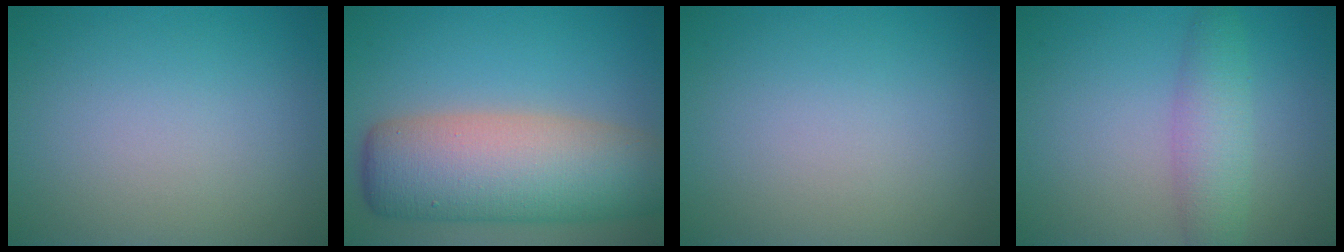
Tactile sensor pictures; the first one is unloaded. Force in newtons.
{"total": 10.8, "press": 10.8, "slide": 0.4}
{"total": 0.0}
{"total": 3.5, "press": 3.5, "slide": 0.1}